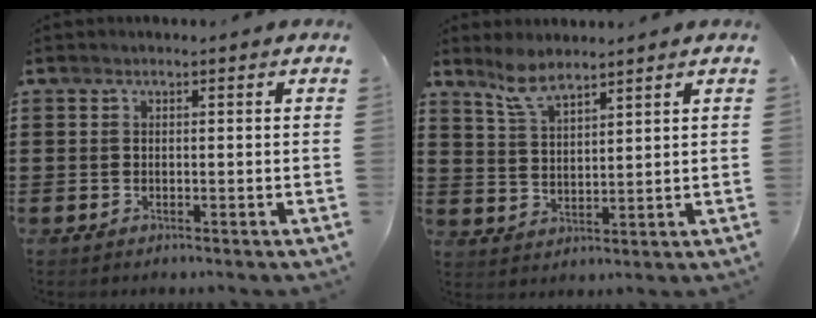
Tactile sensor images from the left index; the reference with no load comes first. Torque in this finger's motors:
{"motor_torque": [2.14, 0.00, -0.40, -0.15]}